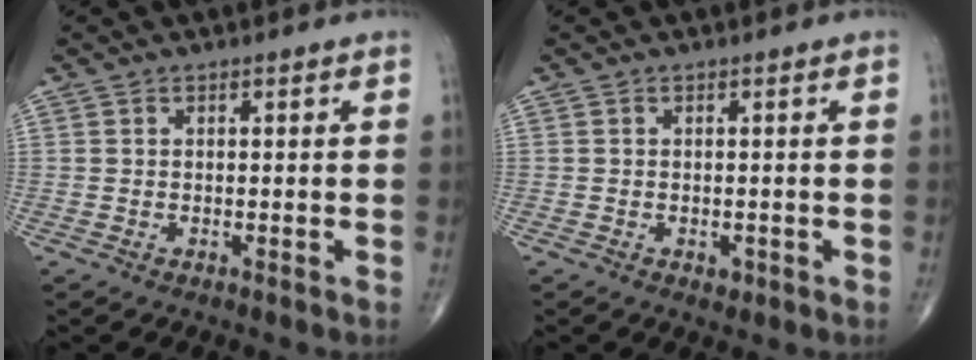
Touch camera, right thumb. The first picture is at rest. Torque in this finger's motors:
{"motor_torque": [1.91, 0.24, 0.02, -0.29, -0.02]}